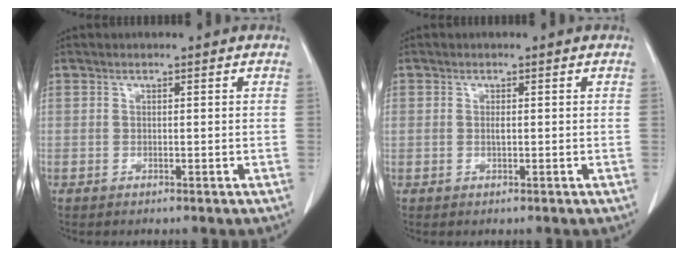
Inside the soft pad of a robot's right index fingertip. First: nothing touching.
{"total": 0.7, "force": [0.0, 0.4, 0.6], "torque": [-0.014, 0.001, 0.000]}